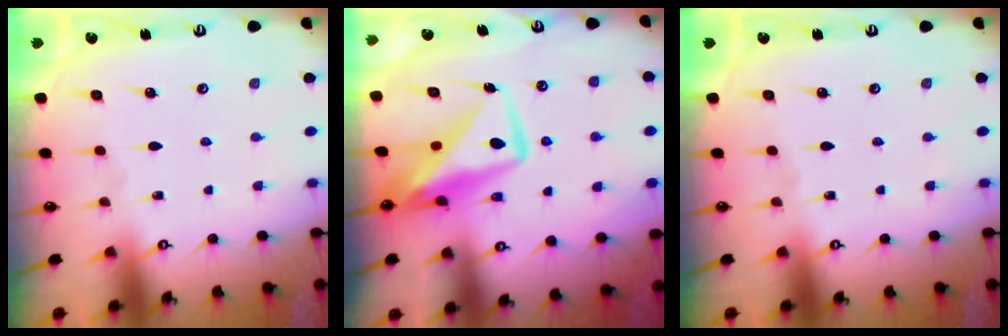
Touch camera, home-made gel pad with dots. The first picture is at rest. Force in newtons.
{"total": 12.8, "press": 12.8, "slide": 1.0}
{"total": 0.0}